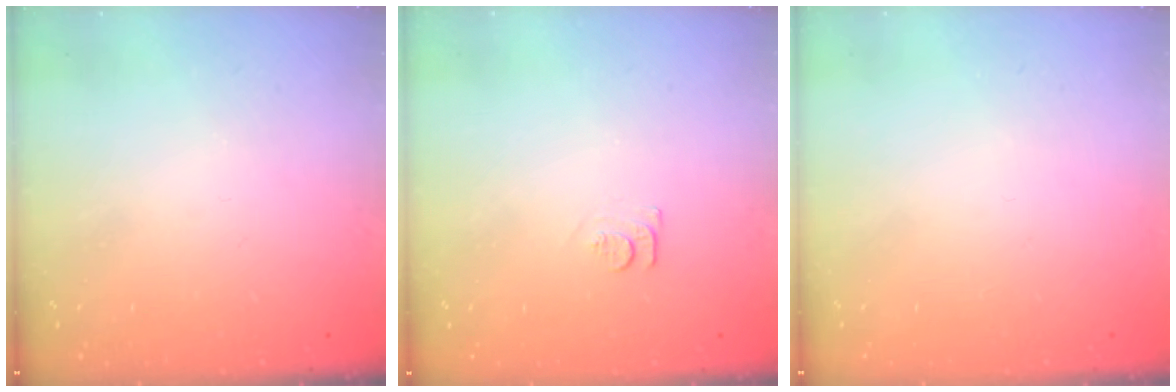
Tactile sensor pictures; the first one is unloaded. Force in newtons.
{"total": 5.9, "press": 5.8, "slide": 0.7}
{"total": 1.5, "press": 1.5, "slide": 0.1}